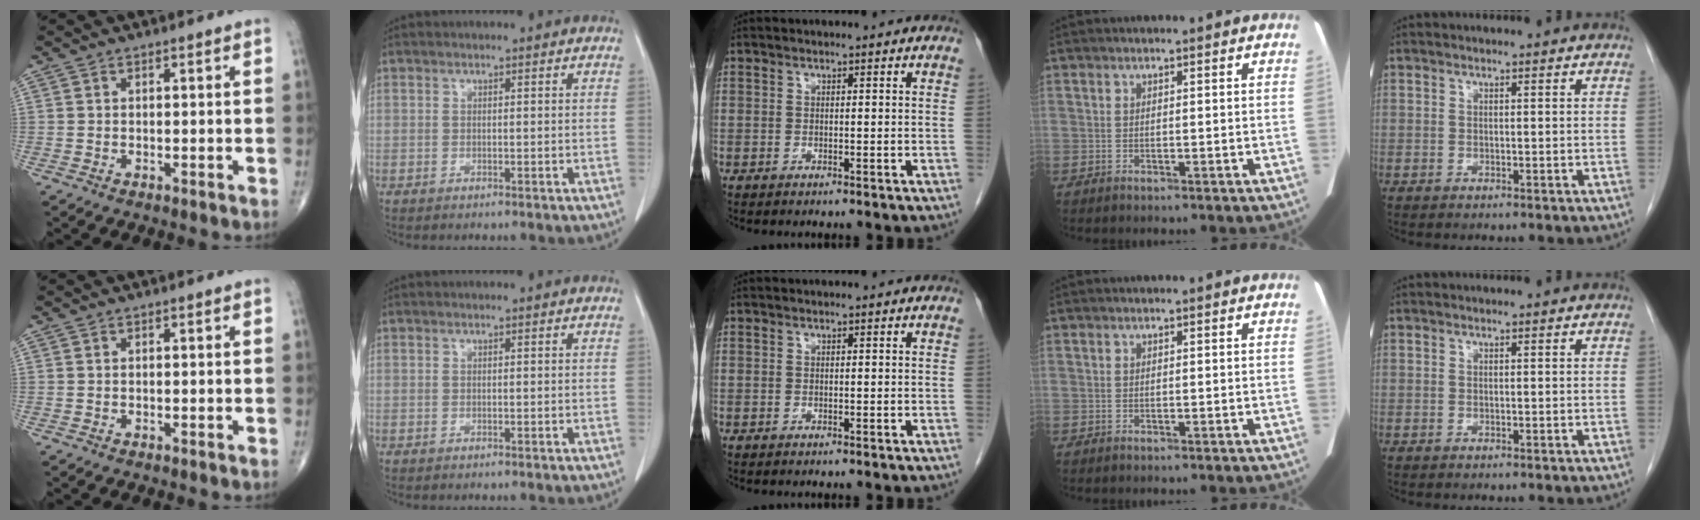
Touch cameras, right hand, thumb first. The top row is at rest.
{}